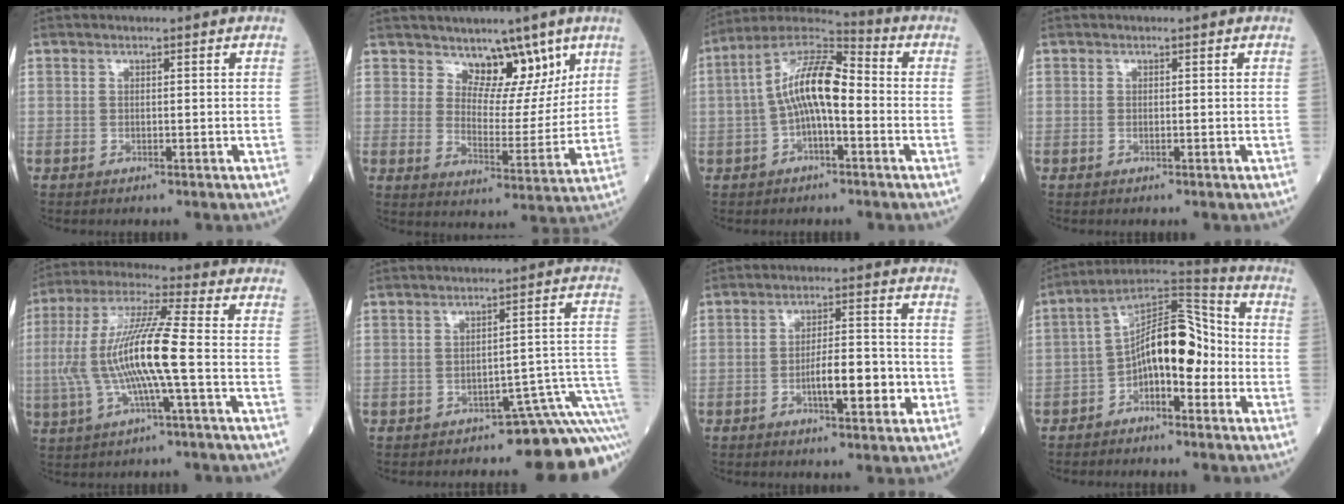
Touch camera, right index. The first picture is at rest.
{"total": 9.1, "force": [6.2, 4.9, 4.4], "torque": [-0.056, -0.005, 0.107]}
{"total": 12.4, "force": [-0.5, 4.5, 11.5], "torque": [-0.235, 0.038, -0.013]}
{"total": 0.6, "force": [-0.1, 0.4, 0.4], "torque": [-0.017, 0.001, 0.000]}
{"total": 15.0, "force": [-1.7, 1.7, 14.8], "torque": [-0.307, 0.008, -0.034]}
{"total": 11.1, "force": [-8.1, 3.1, 7.0], "torque": [-0.056, 0.068, -0.094]}
{"total": 8.4, "force": [-2.6, 2.3, 7.7], "torque": [-0.132, 0.014, -0.038]}
{"total": 13.2, "force": [-2.6, 5.9, 11.5], "torque": [-0.213, 0.046, -0.044]}